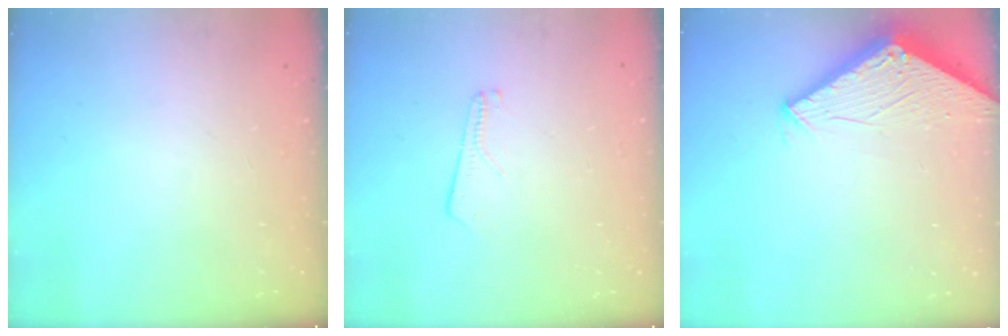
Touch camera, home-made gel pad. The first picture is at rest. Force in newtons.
{"total": 2.6, "press": 2.6, "slide": 0.3}
{"total": 2.9, "press": 2.9, "slide": 0.2}